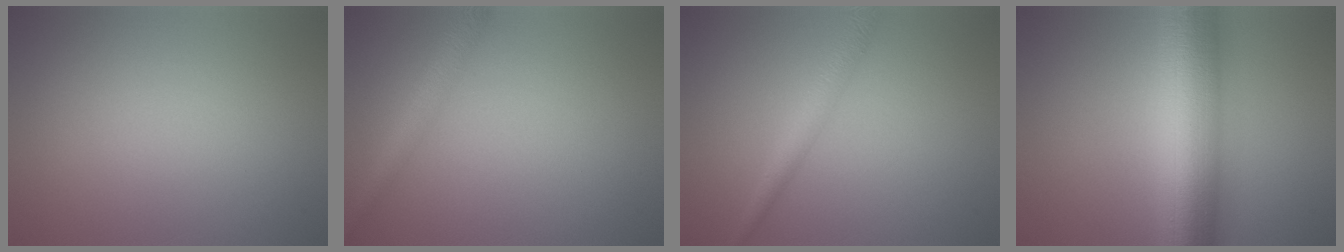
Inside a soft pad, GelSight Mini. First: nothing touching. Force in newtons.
{"total": 2.8, "press": 2.8, "slide": 0.1}
{"total": 2.5, "press": 2.5, "slide": 0.1}
{"total": 12.2, "press": 12.2, "slide": 0.1}